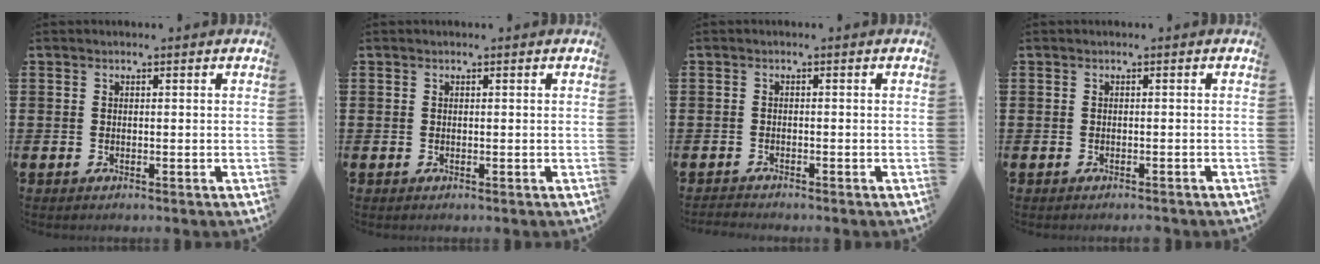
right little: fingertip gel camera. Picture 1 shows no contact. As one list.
[{"total": 0.0}, {"total": 0.9, "force": [-0.9, 0.0, 0.0], "torque": [-0.002, 0.000, -0.019]}, {"total": 0.5, "force": [-0.5, 0.0, 0.1], "torque": [-0.002, -0.001, -0.010]}]